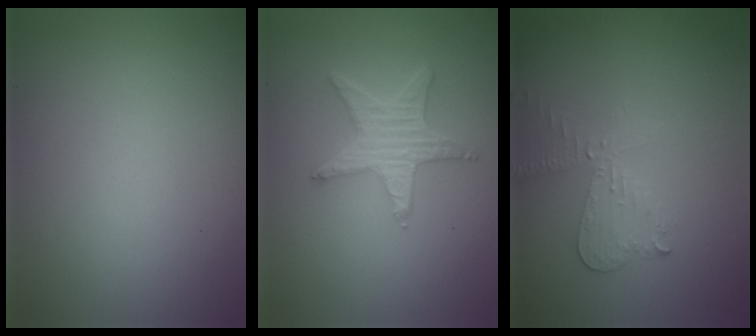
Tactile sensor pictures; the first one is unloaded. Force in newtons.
{"total": 4.4, "press": 3.7, "slide": 2.5}
{"total": 2.4, "press": 2.3, "slide": 0.5}